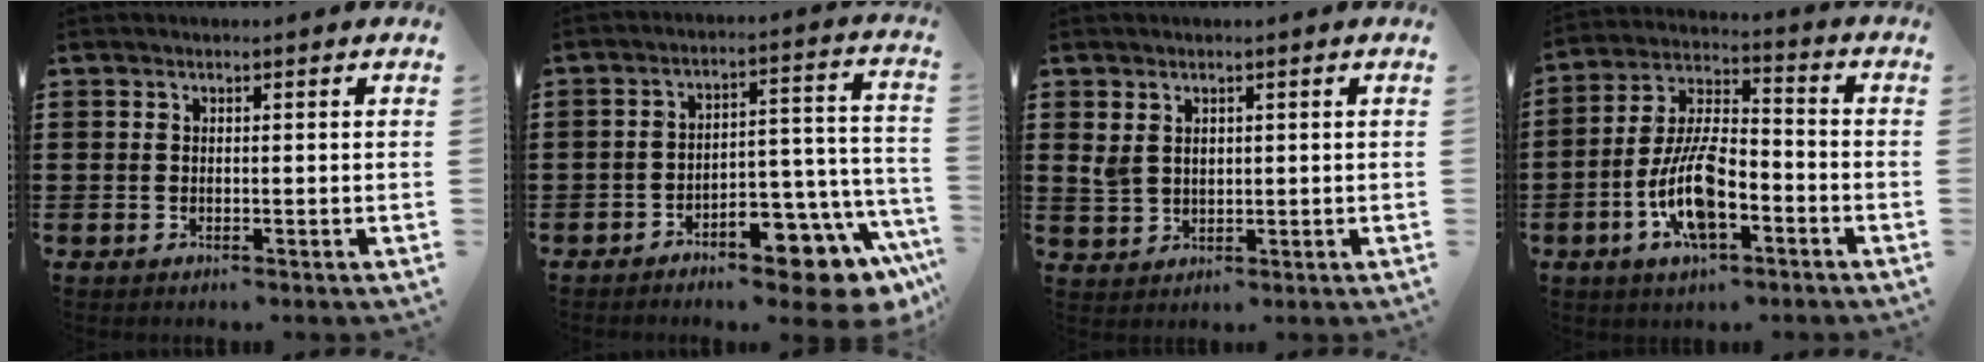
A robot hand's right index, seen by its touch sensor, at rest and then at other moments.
{"total": 9.4, "force": [-7.5, 3.0, 4.8], "torque": [-0.052, 0.018, -0.137]}
{"total": 3.1, "force": [0.6, 2.2, 2.2], "torque": [-0.056, 0.006, 0.009]}
{"total": 11.4, "force": [-4.2, 4.6, 9.5], "torque": [-0.205, 0.001, -0.078]}